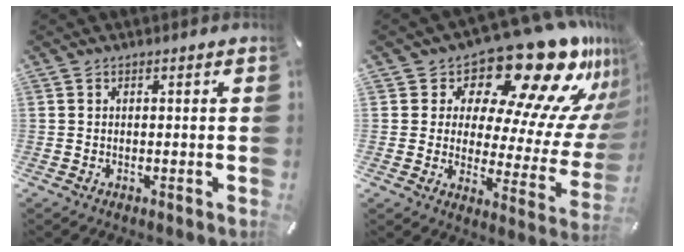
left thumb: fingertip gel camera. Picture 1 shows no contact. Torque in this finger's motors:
{"motor_torque": [1.78, 1.78, 0.80, -0.01, 0.08]}